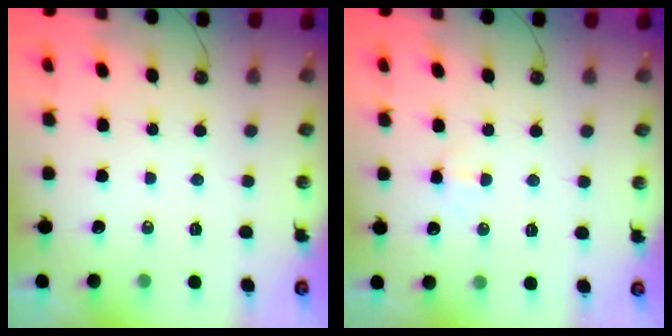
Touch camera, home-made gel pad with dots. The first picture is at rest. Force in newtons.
{"total": 2.2, "press": 2.1, "slide": 0.8}